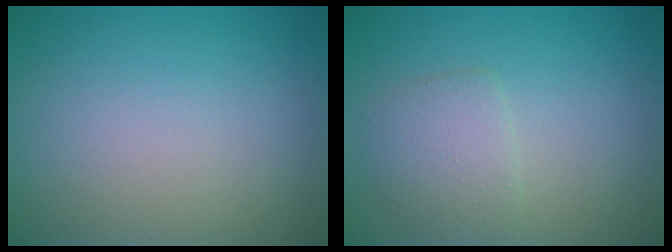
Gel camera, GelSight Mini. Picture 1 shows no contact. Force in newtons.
{"total": 2.6, "press": 2.6, "slide": 0.1}